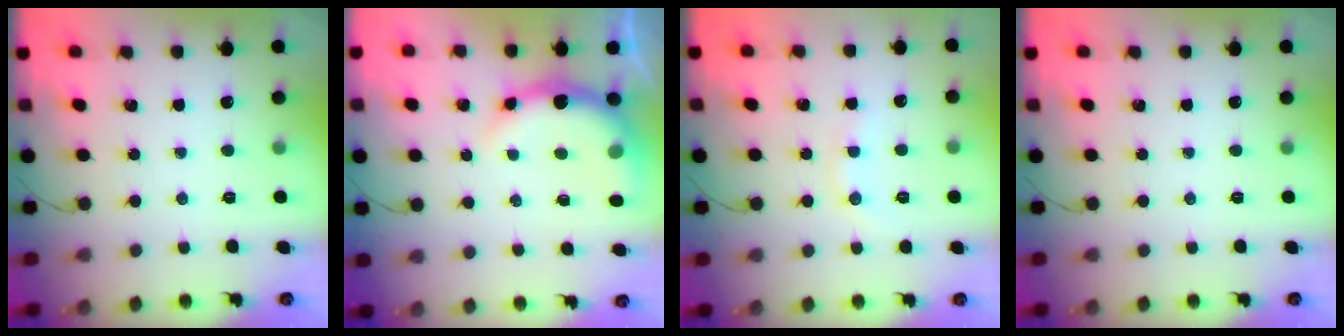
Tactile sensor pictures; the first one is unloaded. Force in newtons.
{"total": 8.1, "press": 8.0, "slide": 1.2}
{"total": 6.0, "press": 5.9, "slide": 1.1}
{"total": 0.0}